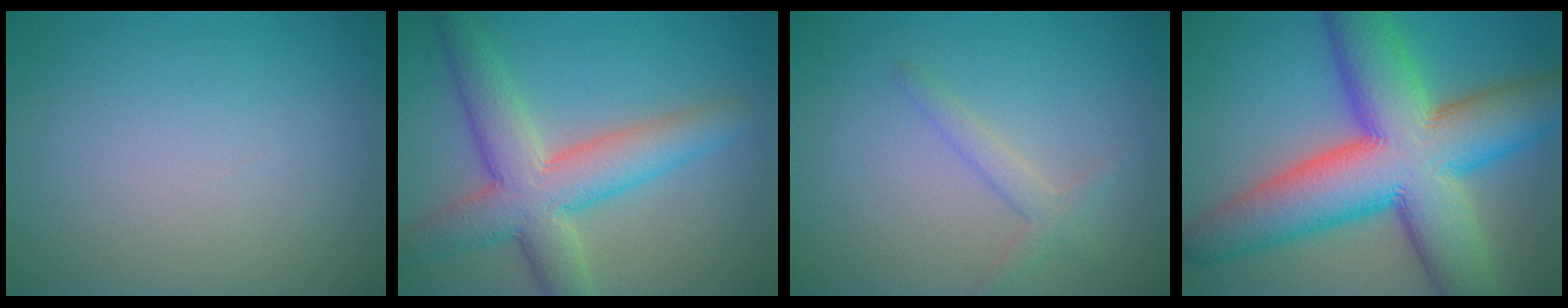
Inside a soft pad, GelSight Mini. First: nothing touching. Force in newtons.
{"total": 7.3, "press": 7.3, "slide": 0.4}
{"total": 1.7, "press": 1.7, "slide": 0.2}
{"total": 15.9, "press": 15.8, "slide": 0.4}